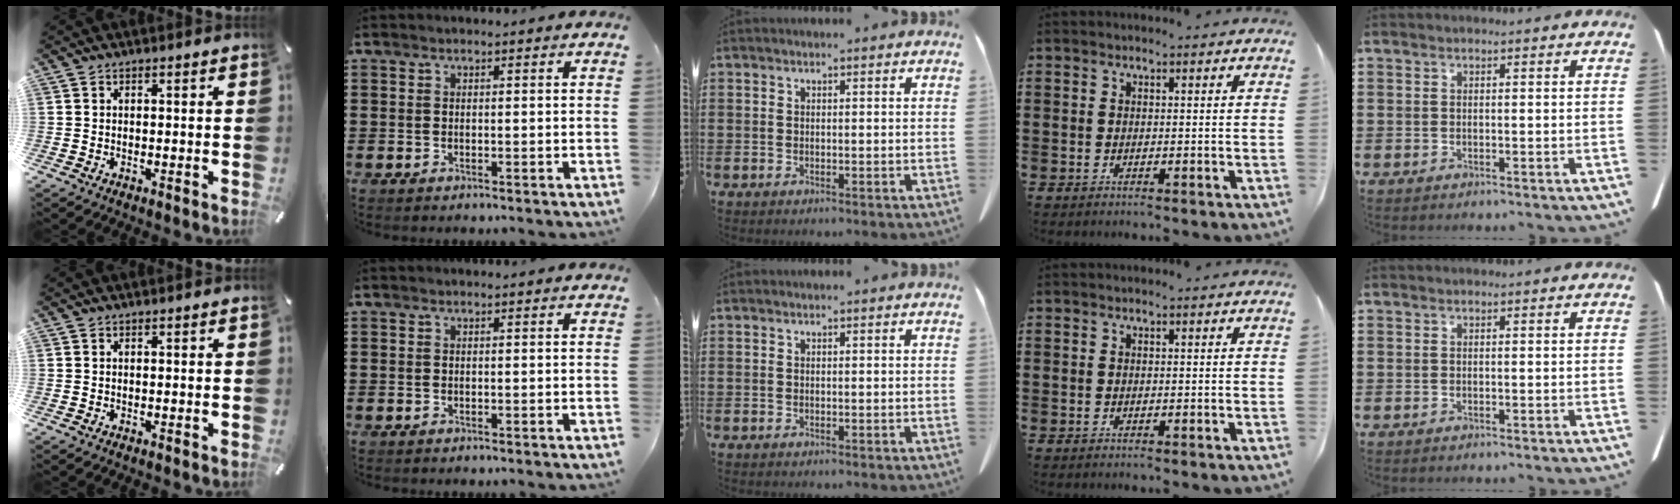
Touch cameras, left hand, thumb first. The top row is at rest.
{}